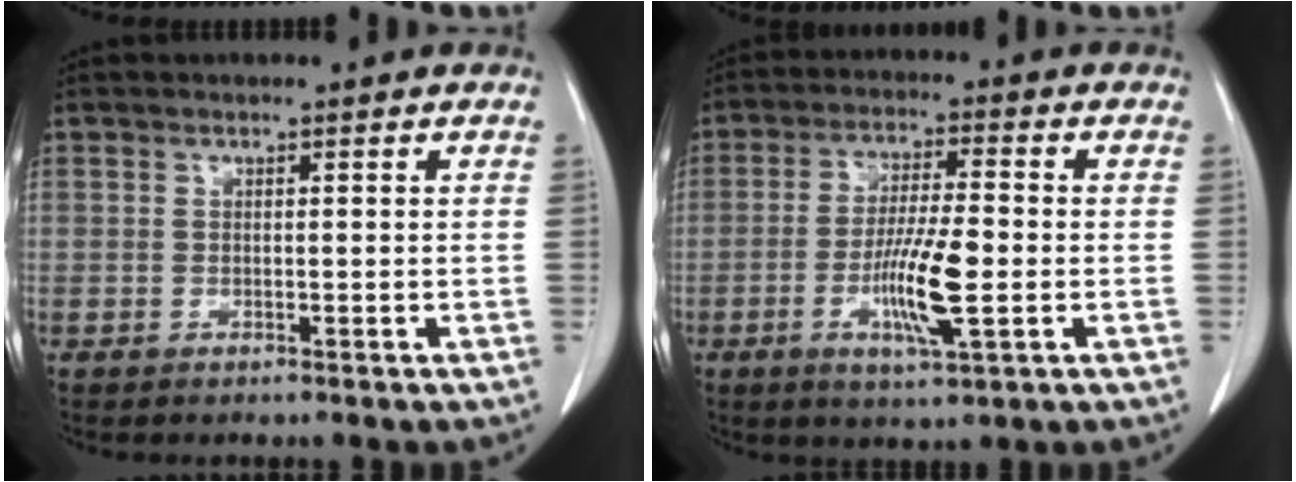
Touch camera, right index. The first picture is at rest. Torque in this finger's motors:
{"motor_torque": [0.51, 0.33, 0.21, 0.09]}